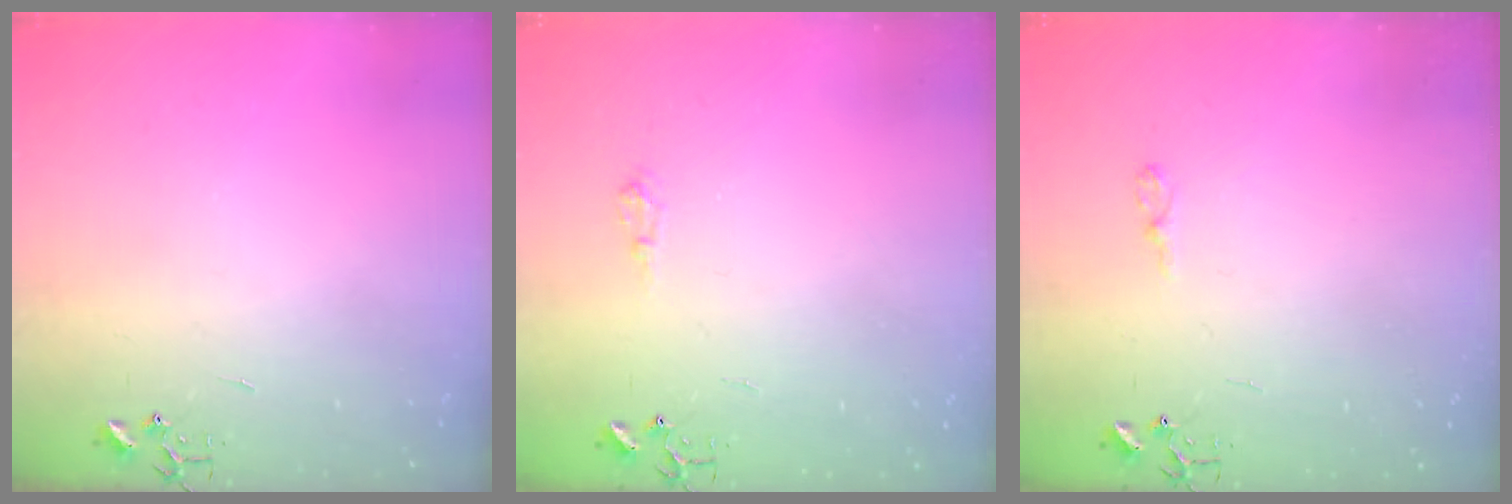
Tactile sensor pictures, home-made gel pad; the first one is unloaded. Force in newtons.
{"total": 5.8, "press": 5.8, "slide": 0.7}
{"total": 3.8, "press": 3.8, "slide": 0.4}